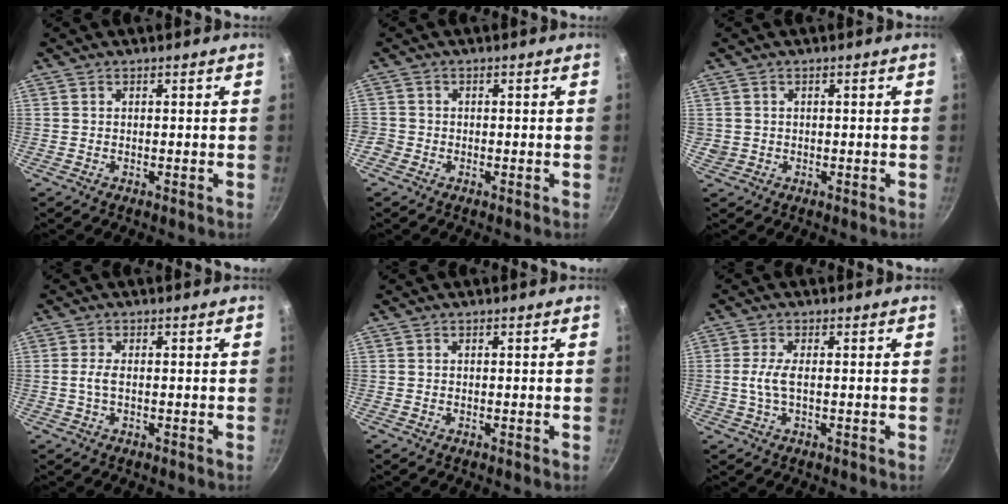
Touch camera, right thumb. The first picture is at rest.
{"total": 1.8, "force": [-1.0, 1.4, 0.3], "torque": [-0.007, 0.003, -0.022]}
{"total": 1.6, "force": [0.1, 1.6, 0.4], "torque": [-0.010, 0.005, 0.008]}
{"total": 2.2, "force": [-0.2, 0.8, 2.0], "torque": [-0.050, 0.003, -0.008]}
{"total": 0.0}
{"total": 3.7, "force": [-0.2, 1.1, 3.5], "torque": [-0.088, 0.003, -0.007]}